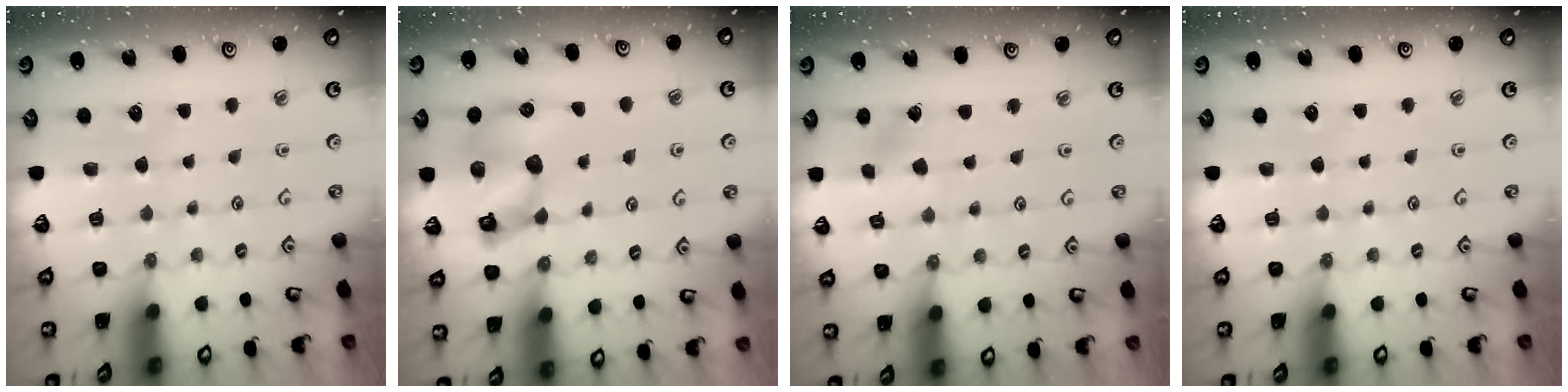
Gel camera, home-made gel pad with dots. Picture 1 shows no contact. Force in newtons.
{"total": 11.3, "press": 11.2, "slide": 1.6}
{"total": 2.6, "press": 2.4, "slide": 0.9}
{"total": 0.0}